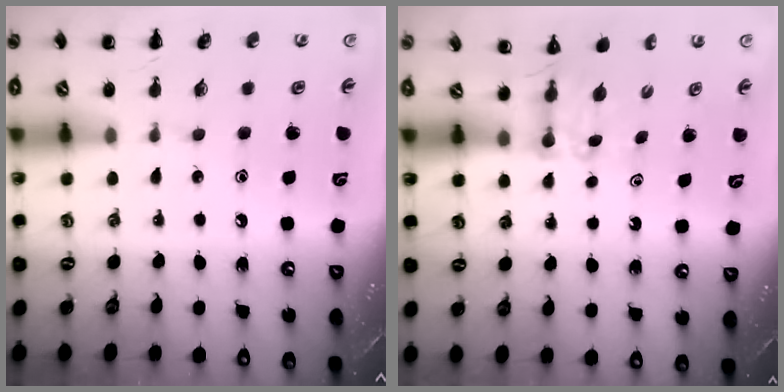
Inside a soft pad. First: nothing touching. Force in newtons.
{"total": 2.7, "press": 2.5, "slide": 1.1}